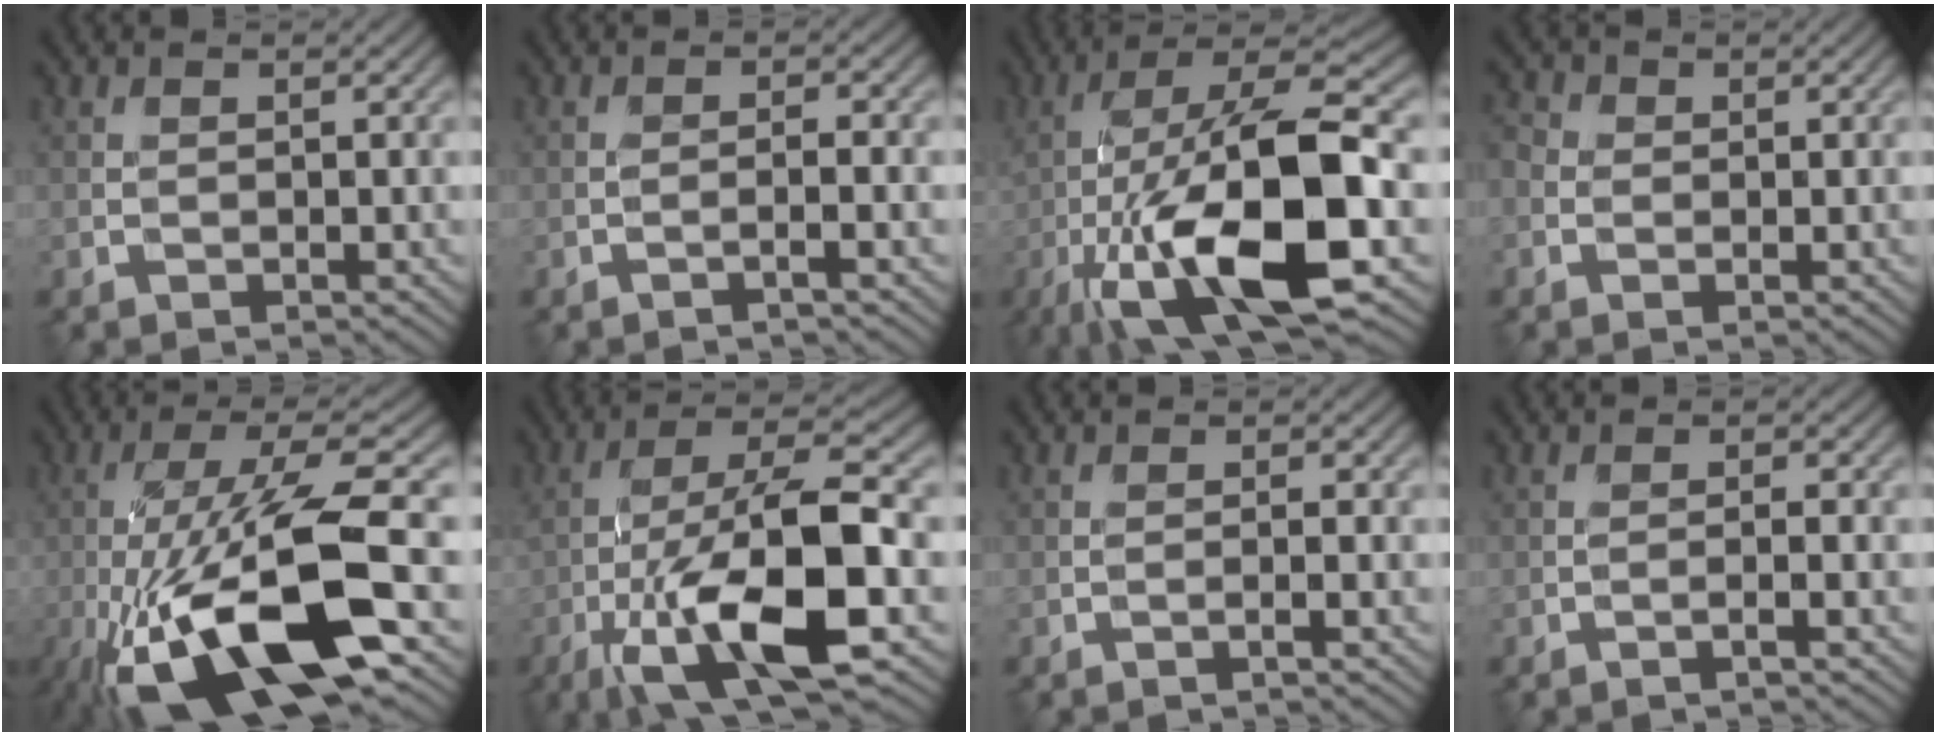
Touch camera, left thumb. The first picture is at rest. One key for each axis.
{"total": 1.9, "fx": -1.0, "fy": 0.2, "fz": 1.7, "tx": -0.024, "ty": 0.011, "tz": -0.030}
{"total": 17.8, "fx": -5.8, "fy": 6.2, "fz": 15.6, "tx": -0.298, "ty": 0.001, "tz": -0.103}
{"total": 2.0, "fx": -0.3, "fy": 1.7, "fz": 0.9, "tx": -0.019, "ty": 0.001, "tz": -0.015}
{"total": 17.0, "fx": -7.3, "fy": 4.9, "fz": 14.6, "tx": -0.273, "ty": 0.003, "tz": -0.139}
{"total": 15.7, "fx": -6.1, "fy": 4.9, "fz": 13.6, "tx": -0.247, "ty": 0.004, "tz": -0.111}
{"total": 1.2, "fx": -0.6, "fy": 0.1, "fz": 1.1, "tx": -0.016, "ty": 0.008, "tz": -0.017}
{"total": 1.5, "fx": -0.7, "fy": 0.1, "fz": 1.3, "tx": -0.019, "ty": 0.010, "tz": -0.023}